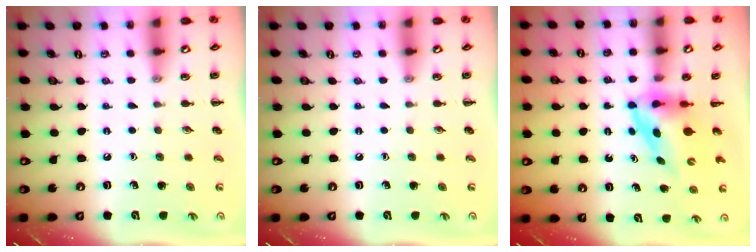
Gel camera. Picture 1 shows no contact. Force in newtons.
{"total": 0.0}
{"total": 3.9, "press": 3.8, "slide": 0.6}